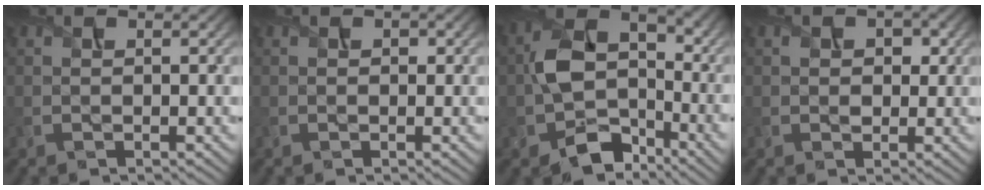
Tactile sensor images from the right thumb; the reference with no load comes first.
{"total": 0.5, "force": [0.2, 0.5, 0.2], "torque": [-0.003, -0.004, -0.001]}
{"total": 9.7, "force": [-3.7, 6.5, 6.2], "torque": [-0.113, -0.001, -0.079]}
{"total": 2.0, "force": [0.4, 1.6, 1.1], "torque": [-0.020, -0.005, 0.004]}